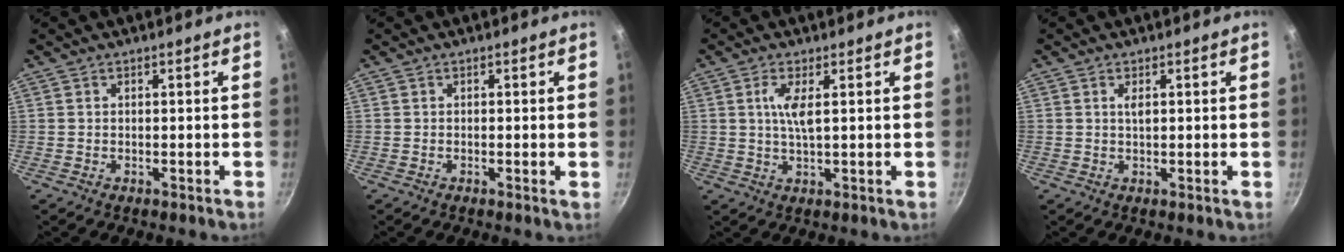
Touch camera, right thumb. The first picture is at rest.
{"total": 0.6, "force": [-0.1, 0.0, 0.6], "torque": [-0.008, -0.003, -0.005]}
{"total": 4.3, "force": [1.1, 0.9, 4.1], "torque": [-0.087, -0.005, 0.023]}
{"total": 1.5, "force": [0.5, 0.4, 1.4], "torque": [-0.023, -0.003, 0.007]}